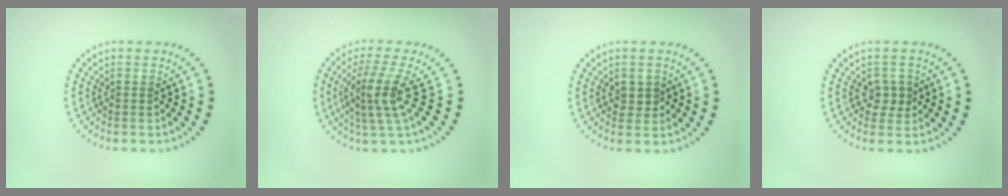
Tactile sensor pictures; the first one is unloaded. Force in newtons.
{"total": 4.0, "press": 2.9, "slide": 2.8}
{"total": 1.1, "press": 1.1, "slide": 0.3}
{"total": 1.8, "press": 1.7, "slide": 0.5}